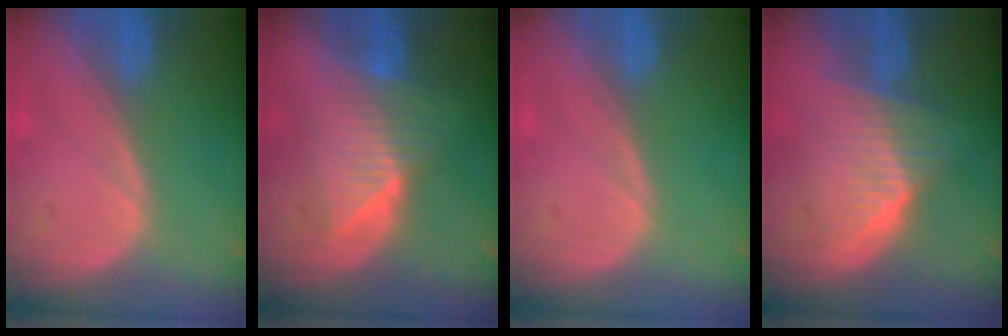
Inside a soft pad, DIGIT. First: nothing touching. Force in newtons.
{"total": 6.4, "press": 6.4, "slide": 0.3}
{"total": 0.0}
{"total": 6.7, "press": 6.3, "slide": 2.2}